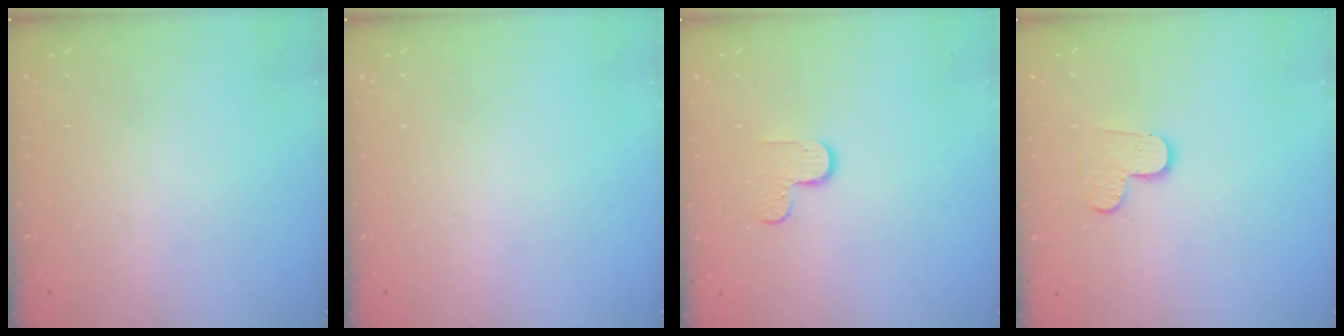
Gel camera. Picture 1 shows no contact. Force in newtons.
{"total": 0.0}
{"total": 5.1, "press": 5.0, "slide": 0.5}
{"total": 4.2, "press": 4.2, "slide": 0.4}